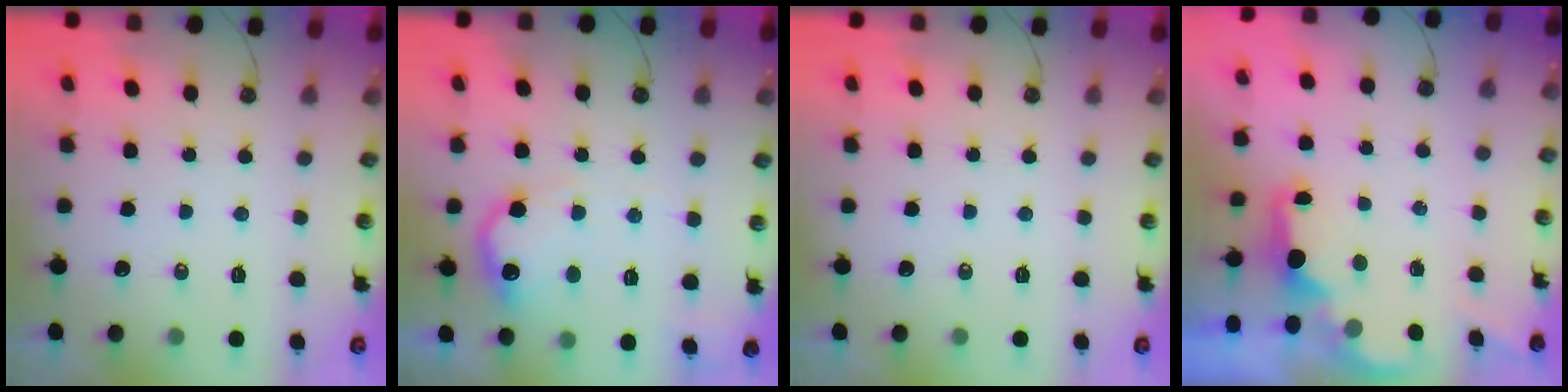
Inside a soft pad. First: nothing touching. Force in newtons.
{"total": 12.6, "press": 12.6, "slide": 0.7}
{"total": 0.0}
{"total": 1.9, "press": 1.7, "slide": 0.8}